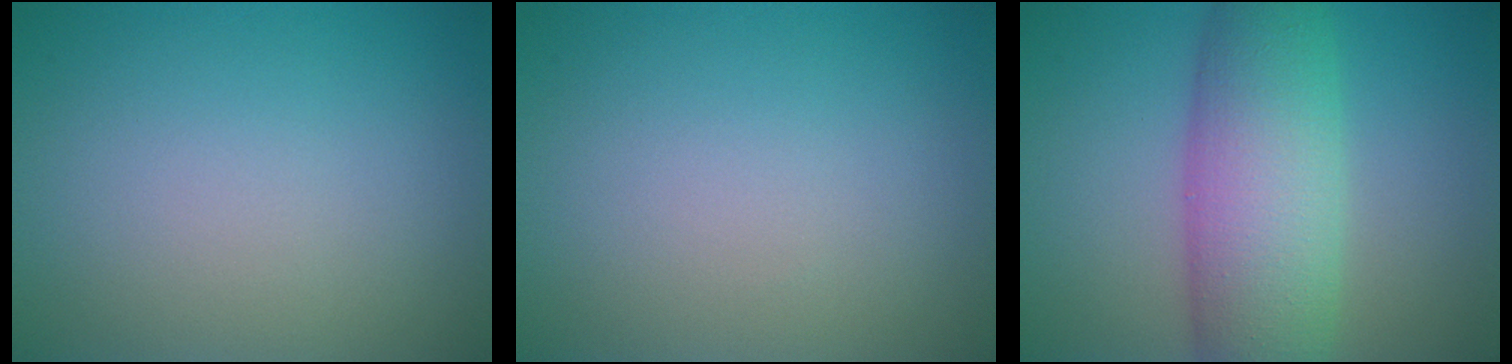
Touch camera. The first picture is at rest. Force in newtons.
{"total": 0.0}
{"total": 8.5, "press": 8.5, "slide": 0.0}